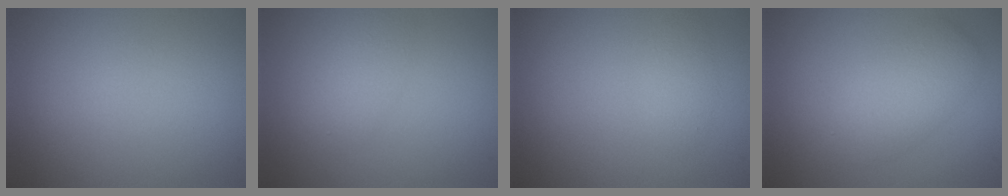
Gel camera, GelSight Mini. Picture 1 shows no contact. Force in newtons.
{"total": 2.2, "press": 2.2, "slide": 0.1}
{"total": 1.1, "press": 1.1, "slide": 0.0}
{"total": 3.6, "press": 3.6, "slide": 0.1}